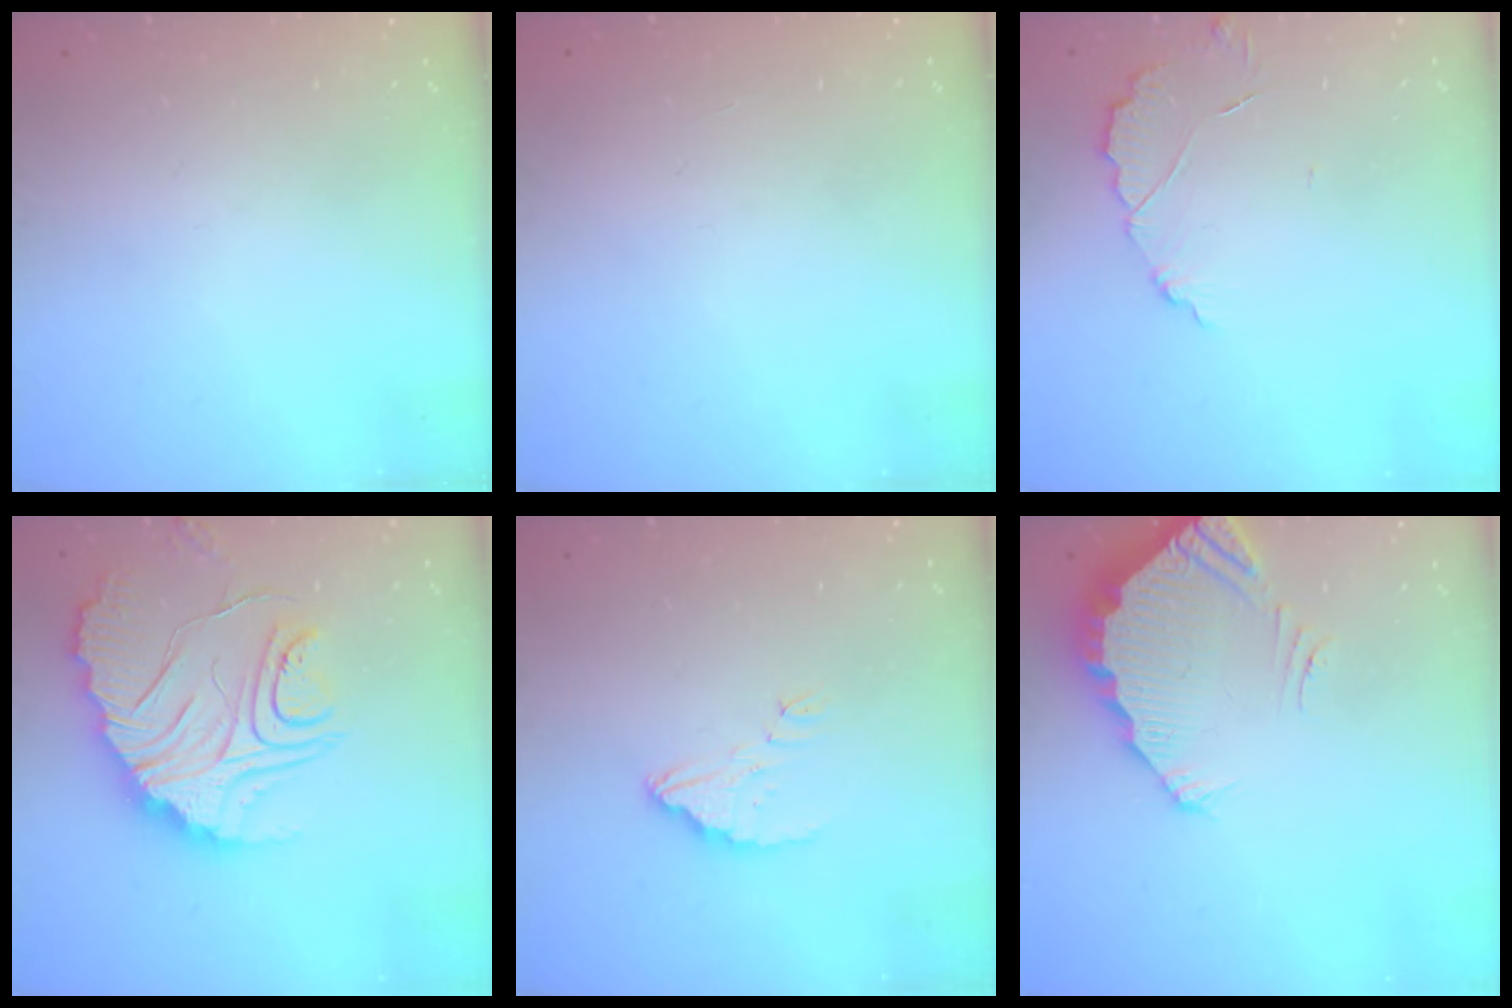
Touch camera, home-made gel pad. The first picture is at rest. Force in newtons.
{"total": 2.2, "press": 2.2, "slide": 0.1}
{"total": 4.3, "press": 4.3, "slide": 0.3}
{"total": 18.9, "press": 18.8, "slide": 1.8}
{"total": 3.2, "press": 3.1, "slide": 0.3}
{"total": 3.8, "press": 3.8, "slide": 0.2}